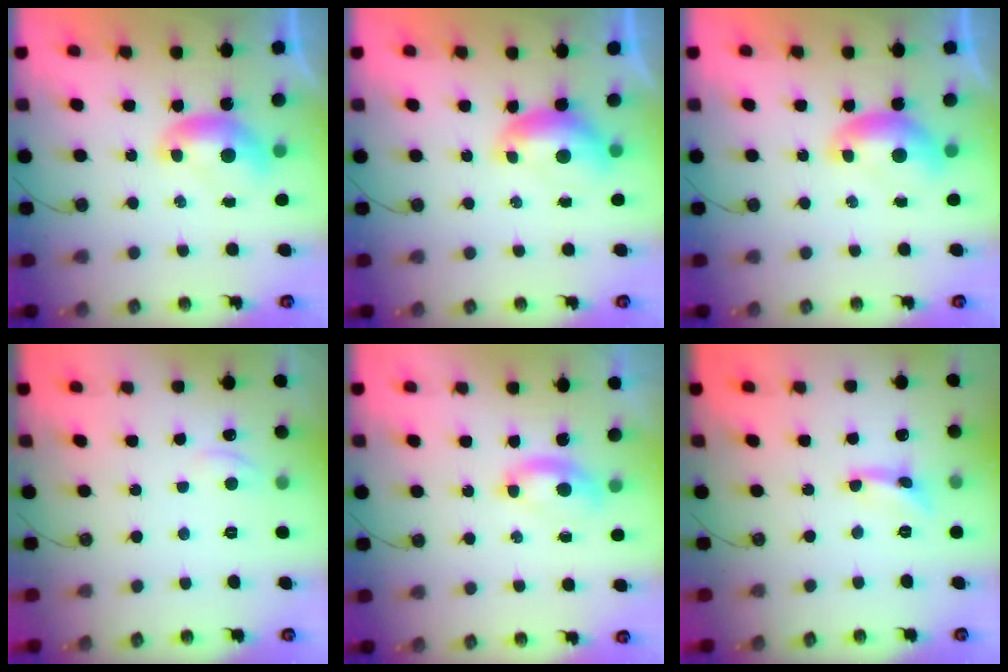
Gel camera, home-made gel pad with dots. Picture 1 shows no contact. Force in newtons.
{"total": 0.6, "press": 0.3, "slide": 0.5}
{"total": 0.6, "press": 0.6, "slide": 0.2}
{"total": 2.0, "press": 2.0, "slide": 0.2}
{"total": 1.5, "press": 1.4, "slide": 0.6}
{"total": 1.5, "press": 1.4, "slide": 0.3}